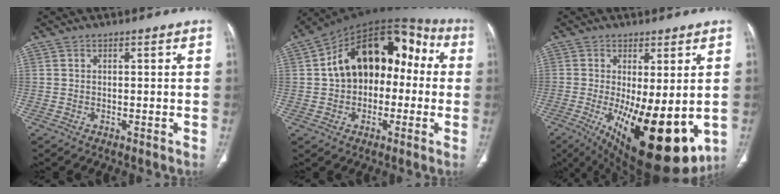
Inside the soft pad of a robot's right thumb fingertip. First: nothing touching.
{"total": 19.5, "force": [1.1, 12.8, 14.7], "torque": [-0.184, 0.057, 0.009]}
{"total": 19.6, "force": [-4.4, 7.4, 17.6], "torque": [-0.242, -0.036, -0.040]}